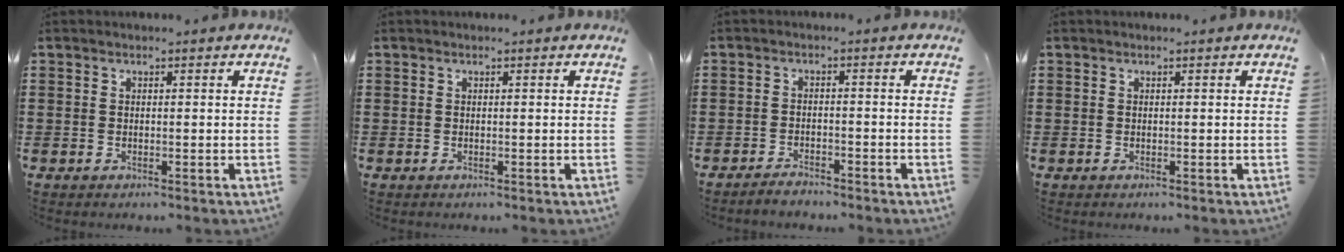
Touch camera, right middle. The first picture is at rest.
{"total": 0.0}
{"total": 2.0, "force": [-2.0, 0.2, 0.4], "torque": [-0.013, 0.000, -0.039]}
{"total": 0.0}